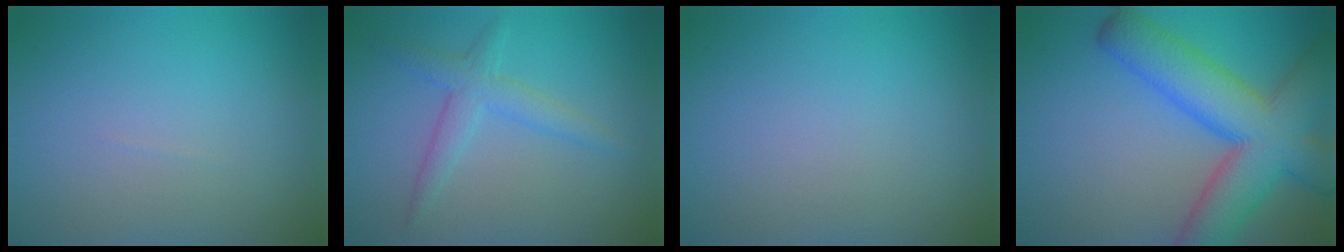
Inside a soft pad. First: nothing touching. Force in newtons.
{"total": 2.8, "press": 2.8, "slide": 0.1}
{"total": 0.0}
{"total": 10.8, "press": 10.8, "slide": 0.5}